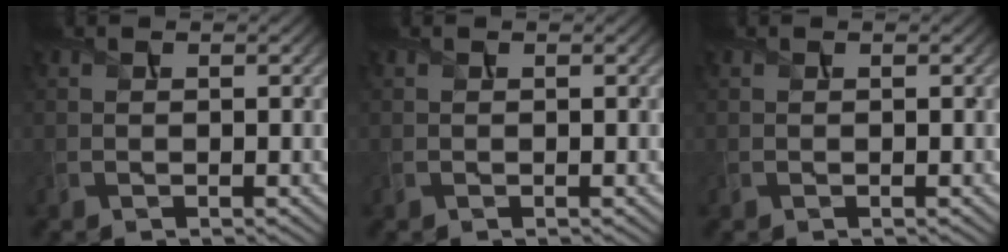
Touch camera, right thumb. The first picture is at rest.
{"total": 0.0}
{"total": 0.0}